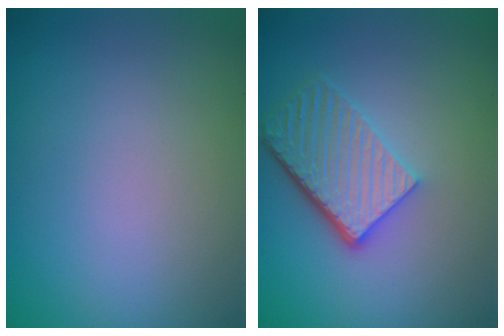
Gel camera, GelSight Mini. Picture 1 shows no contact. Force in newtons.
{"total": 5.2, "press": 3.8, "slide": 3.5}